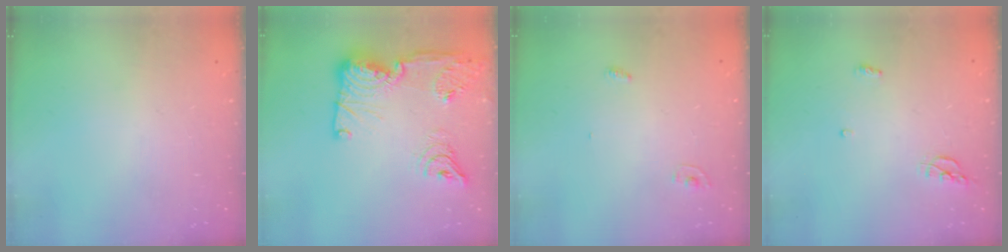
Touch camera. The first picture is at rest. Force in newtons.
{"total": 21.8, "press": 20.6, "slide": 6.9}
{"total": 2.8, "press": 2.8, "slide": 0.1}
{"total": 7.2, "press": 5.3, "slide": 4.9}